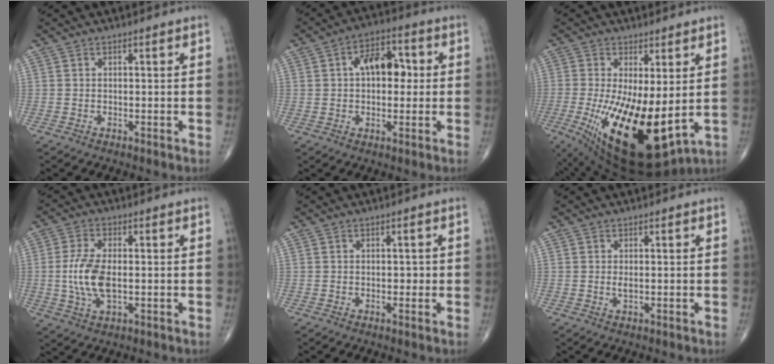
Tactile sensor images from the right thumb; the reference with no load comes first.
{"total": 9.5, "force": [1.3, 5.8, 7.4], "torque": [-0.089, 0.021, 0.014]}
{"total": 19.5, "force": [-2.4, 7.7, 17.7], "torque": [-0.315, -0.038, -0.011]}
{"total": 8.5, "force": [-0.5, 4.0, 7.5], "torque": [-0.161, -0.002, -0.010]}
{"total": 1.5, "force": [-0.1, 0.9, 1.1], "torque": [-0.005, 0.003, -0.004]}
{"total": 0.9, "force": [0.0, 0.4, 0.9], "torque": [-0.018, -0.004, 0.002]}